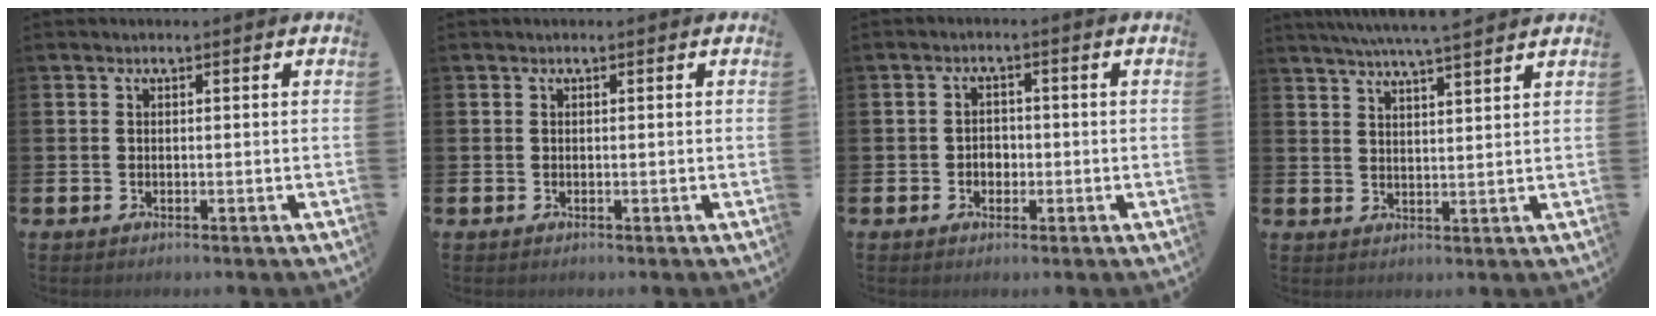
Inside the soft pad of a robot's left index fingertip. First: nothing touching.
{"total": 0.0}
{"total": 2.2, "force": [-0.5, 1.8, 1.1], "torque": [-0.014, 0.003, -0.015]}
{"total": 6.0, "force": [5.6, -0.2, 2.0], "torque": [-0.045, -0.025, 0.099]}